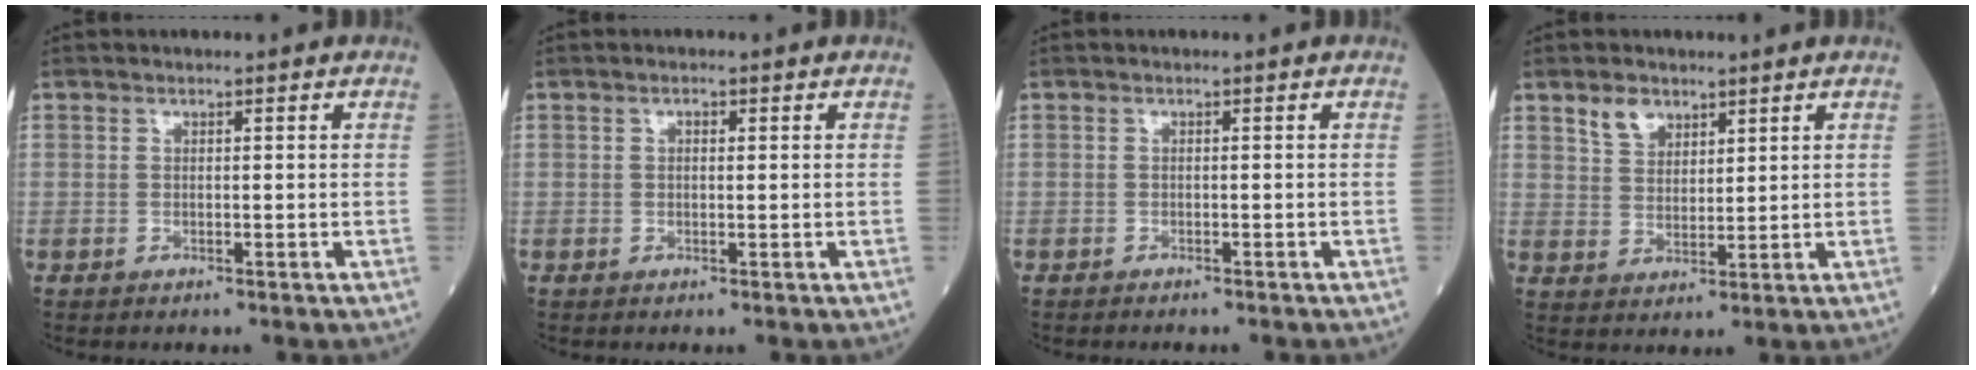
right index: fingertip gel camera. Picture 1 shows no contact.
{"total": 0.7, "force": [0.2, 0.1, 0.7], "torque": [-0.012, 0.003, 0.002]}
{"total": 2.1, "force": [-2.0, 0.3, 0.8], "torque": [-0.013, -0.003, -0.023]}
{"total": 4.0, "force": [2.8, 2.4, 1.5], "torque": [-0.033, 0.003, 0.057]}